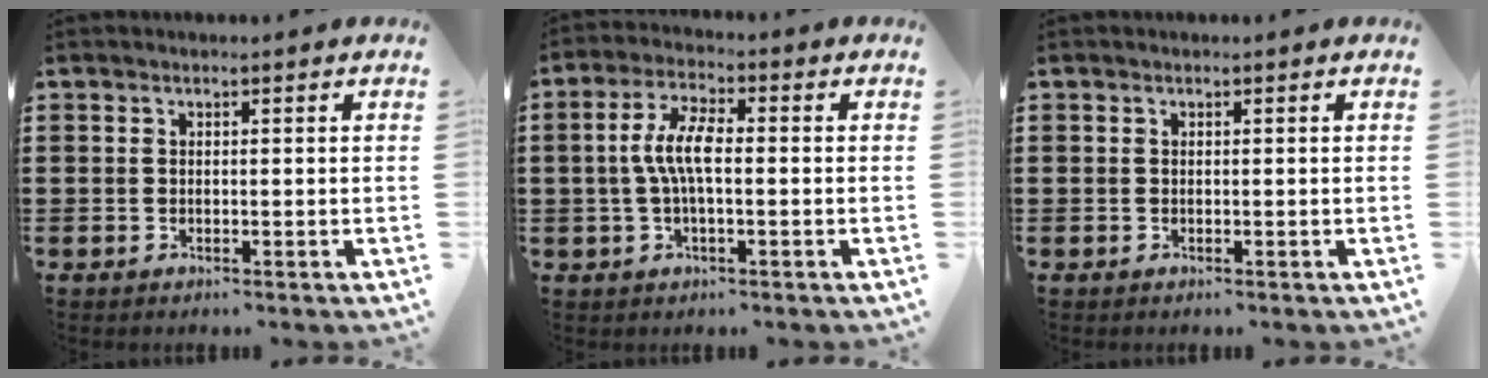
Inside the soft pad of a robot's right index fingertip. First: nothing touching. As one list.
[{"total": 6.2, "force": [-0.3, 2.0, 5.9], "torque": [-0.128, 0.000, -0.013]}, {"total": 0.0}]